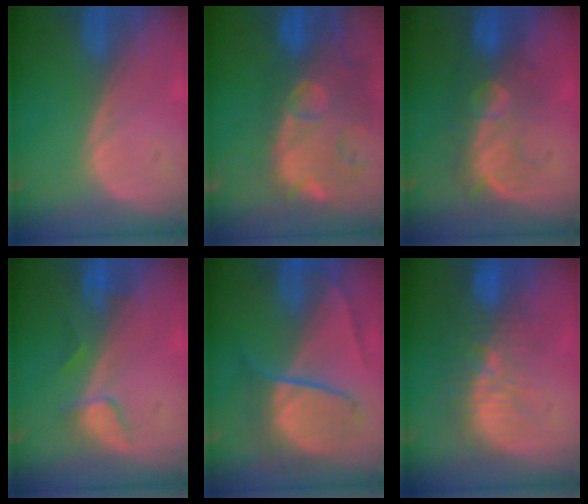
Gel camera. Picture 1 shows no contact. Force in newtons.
{"total": 14.6, "press": 11.8, "slide": 8.6}
{"total": 7.8, "press": 7.7, "slide": 1.3}
{"total": 2.8, "press": 2.7, "slide": 0.4}
{"total": 7.5, "press": 7.5, "slide": 0.3}
{"total": 10.1, "press": 9.2, "slide": 4.2}